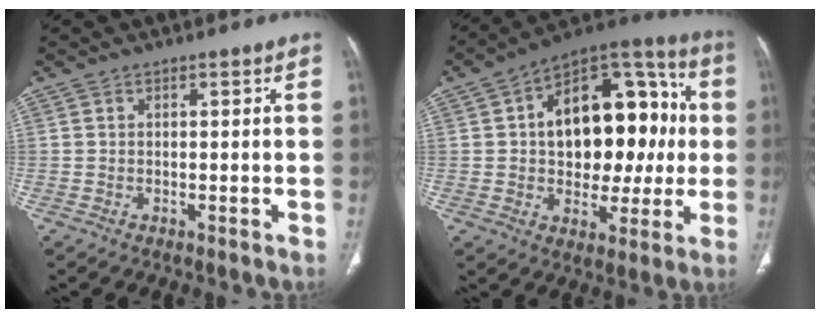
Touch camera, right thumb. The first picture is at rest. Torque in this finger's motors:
{"motor_torque": [-0.89, 2.12, 0.95, 0.81, 0.30]}